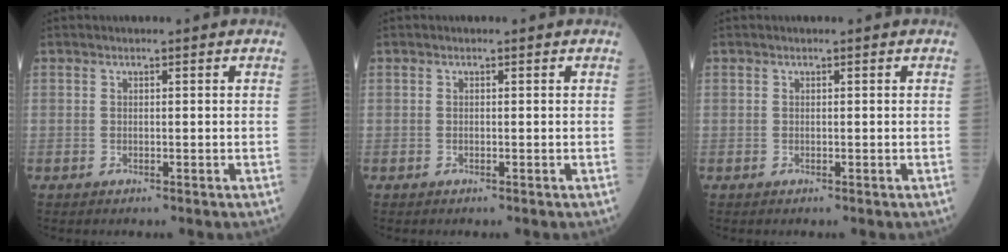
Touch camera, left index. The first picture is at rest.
{"total": 0.0}
{"total": 0.0}